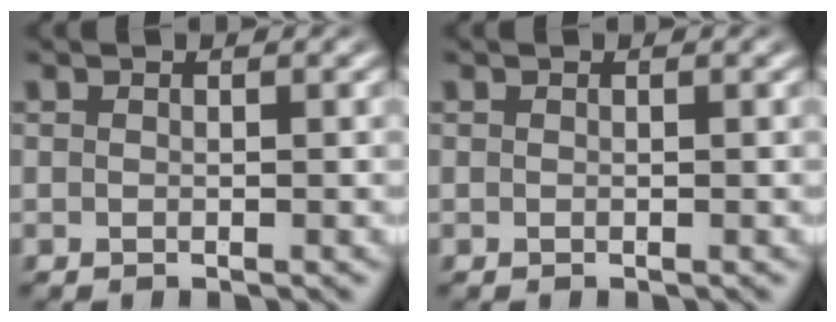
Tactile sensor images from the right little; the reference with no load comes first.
{"total": 0.0}